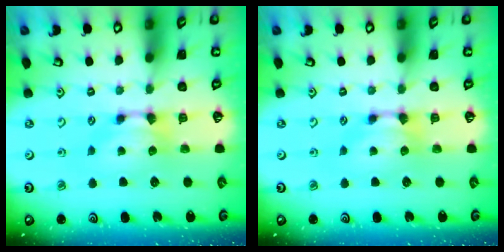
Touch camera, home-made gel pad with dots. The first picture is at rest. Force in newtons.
{"total": 0.0}